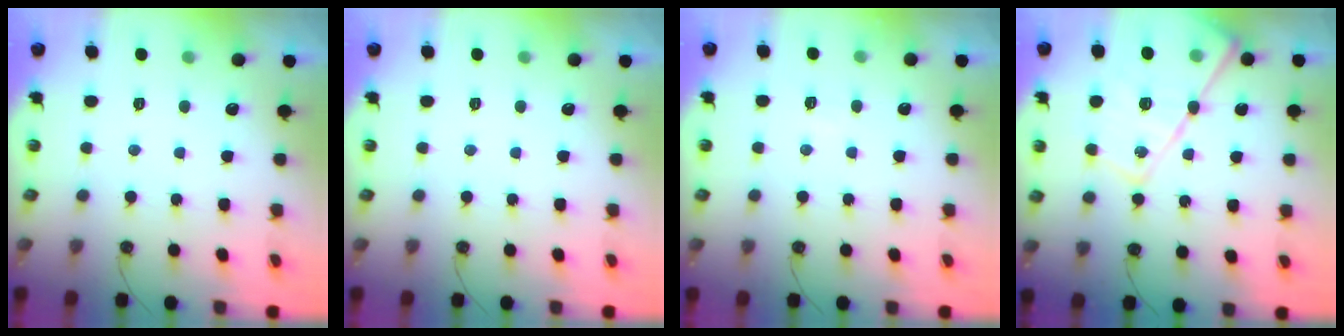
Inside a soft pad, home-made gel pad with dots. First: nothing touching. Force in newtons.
{"total": 0.0}
{"total": 5.4, "press": 5.4, "slide": 0.8}
{"total": 21.7, "press": 21.6, "slide": 1.6}